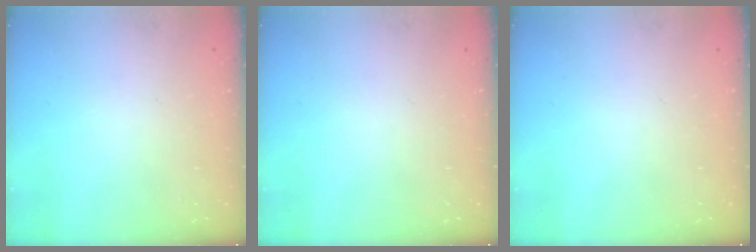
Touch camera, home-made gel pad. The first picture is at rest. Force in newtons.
{"total": 0.0}
{"total": 0.0}